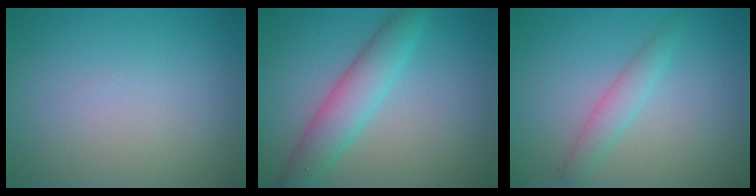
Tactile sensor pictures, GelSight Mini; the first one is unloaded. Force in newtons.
{"total": 4.4, "press": 4.4, "slide": 0.1}
{"total": 2.0, "press": 2.0, "slide": 0.1}